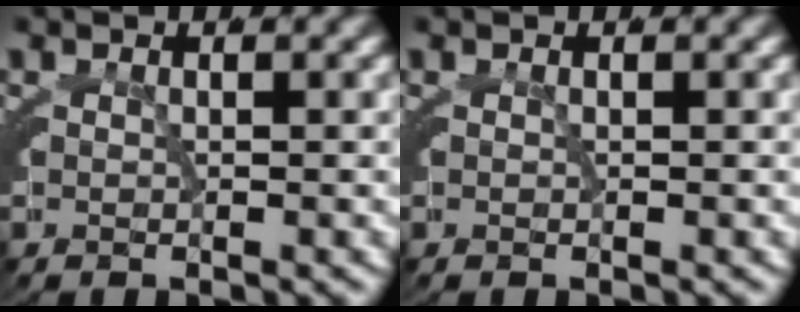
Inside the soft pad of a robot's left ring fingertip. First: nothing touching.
{"total": 0.0}